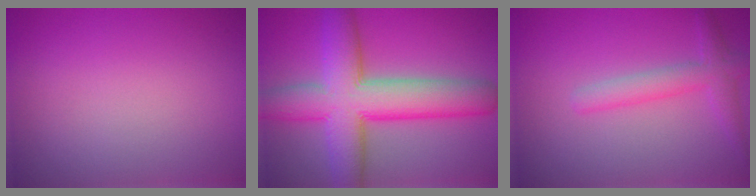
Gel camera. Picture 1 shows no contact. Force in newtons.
{"total": 10.1, "press": 10.1, "slide": 0.4}
{"total": 2.8, "press": 2.8, "slide": 0.1}